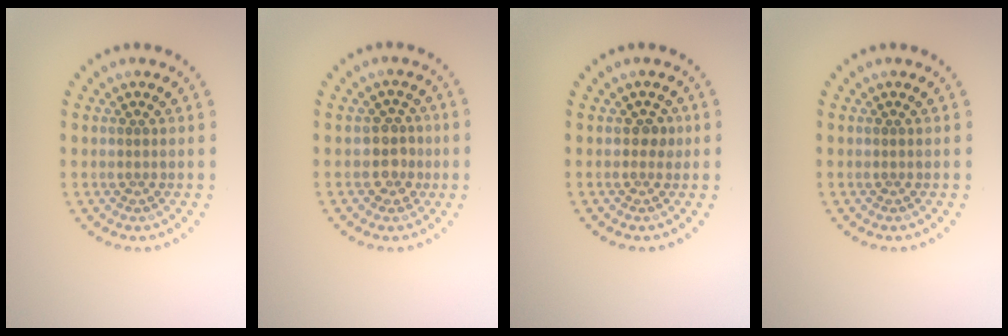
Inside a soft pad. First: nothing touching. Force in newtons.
{"total": 2.1, "press": 1.8, "slide": 1.1}
{"total": 1.0, "press": 0.9, "slide": 0.4}
{"total": 0.0}